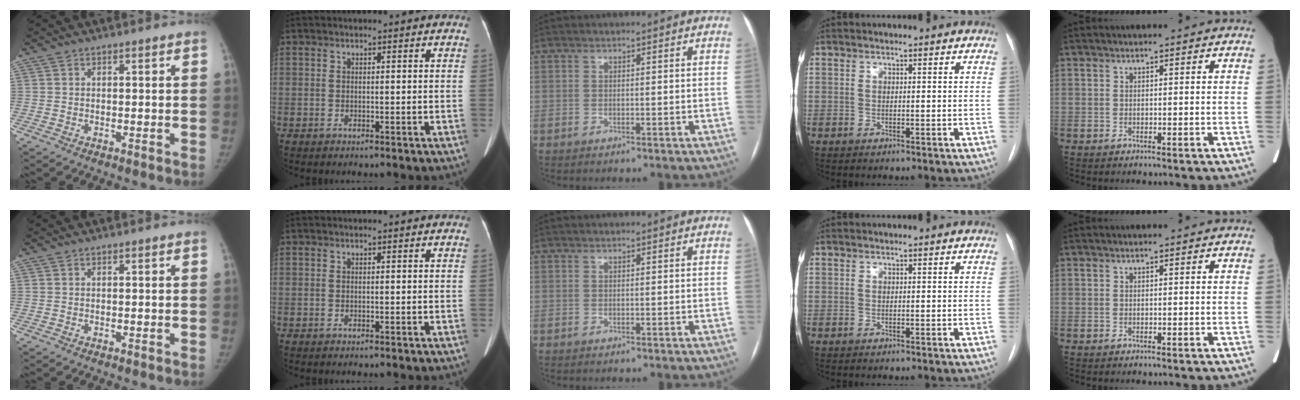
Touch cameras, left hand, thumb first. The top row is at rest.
{}